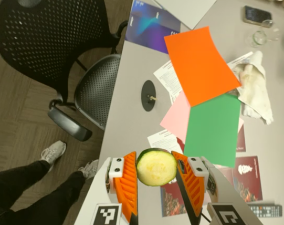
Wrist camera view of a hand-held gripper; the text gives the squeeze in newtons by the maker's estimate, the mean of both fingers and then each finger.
{"total": 11.8, "left": 12.3, "right": 11.3}